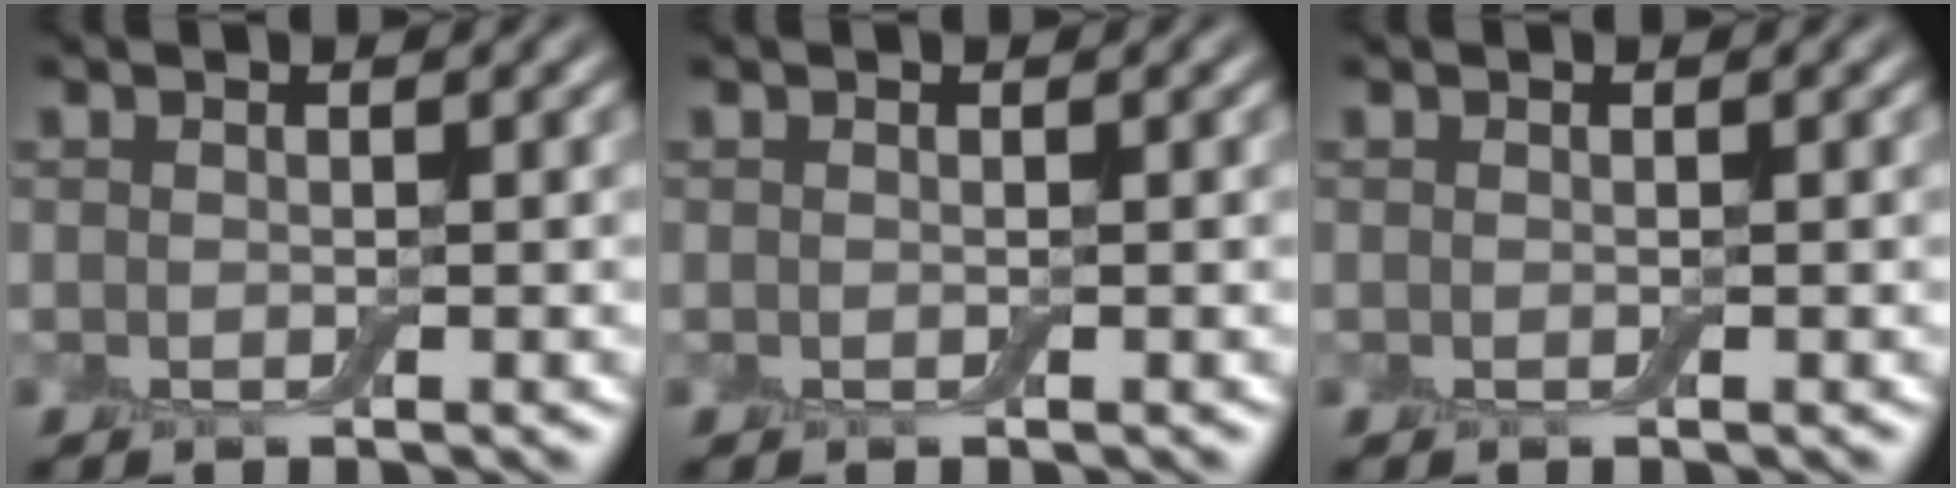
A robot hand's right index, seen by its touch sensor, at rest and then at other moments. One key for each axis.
{"total": 0.0}
{"total": 0.0}